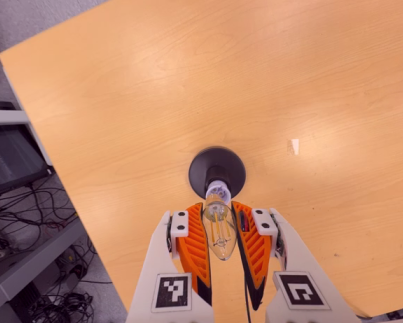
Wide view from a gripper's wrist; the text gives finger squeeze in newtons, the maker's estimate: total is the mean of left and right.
{"total": 22.6, "left": 24.4, "right": 20.9}